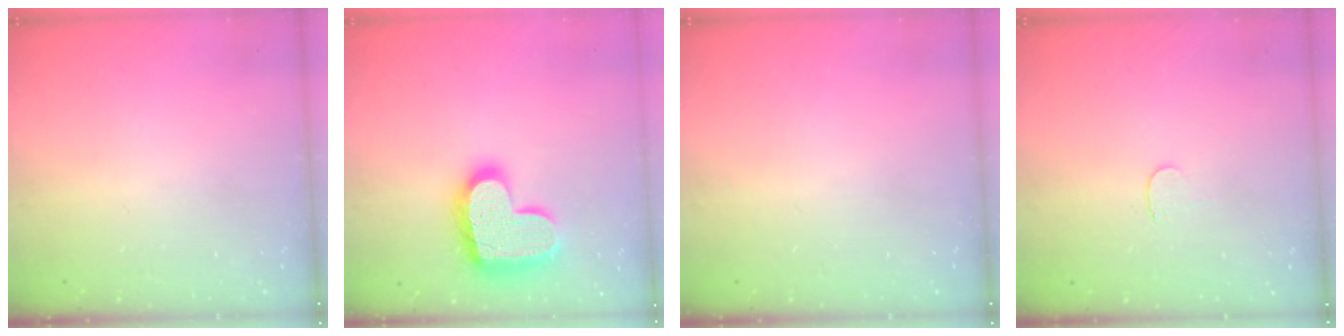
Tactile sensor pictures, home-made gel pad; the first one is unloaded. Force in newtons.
{"total": 19.0, "press": 19.0, "slide": 1.1}
{"total": 0.0}
{"total": 3.4, "press": 3.4, "slide": 0.4}